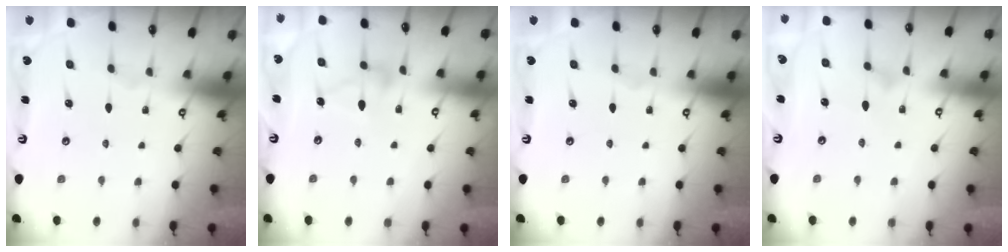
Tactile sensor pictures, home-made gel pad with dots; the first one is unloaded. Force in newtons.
{"total": 5.1, "press": 5.1, "slide": 0.3}
{"total": 0.0}
{"total": 4.2, "press": 4.2, "slide": 0.3}